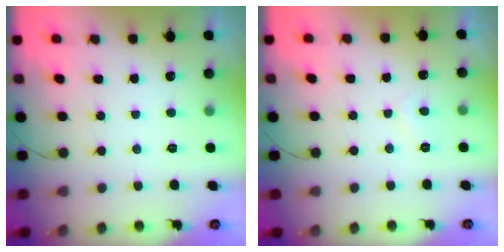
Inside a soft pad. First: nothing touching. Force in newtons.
{"total": 4.2, "press": 4.2, "slide": 0.3}